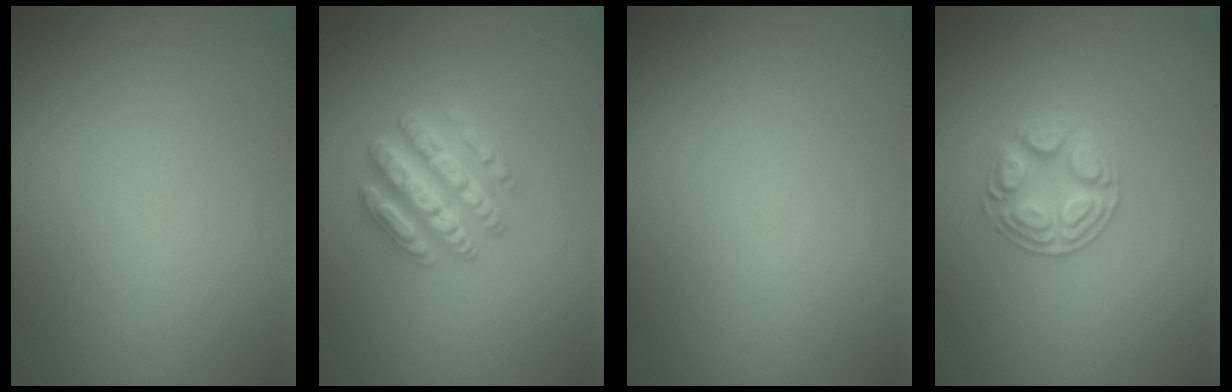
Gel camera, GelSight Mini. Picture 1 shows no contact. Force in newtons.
{"total": 4.6, "press": 4.6, "slide": 0.8}
{"total": 0.0}
{"total": 2.9, "press": 2.7, "slide": 1.0}